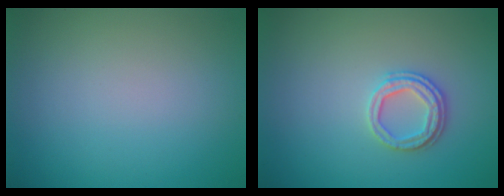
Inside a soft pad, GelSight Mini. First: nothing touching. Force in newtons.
{"total": 2.5, "press": 2.3, "slide": 0.9}